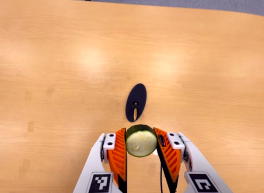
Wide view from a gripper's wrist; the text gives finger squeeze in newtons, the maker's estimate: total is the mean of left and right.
{"total": 11.4, "left": 10.9, "right": 11.8}